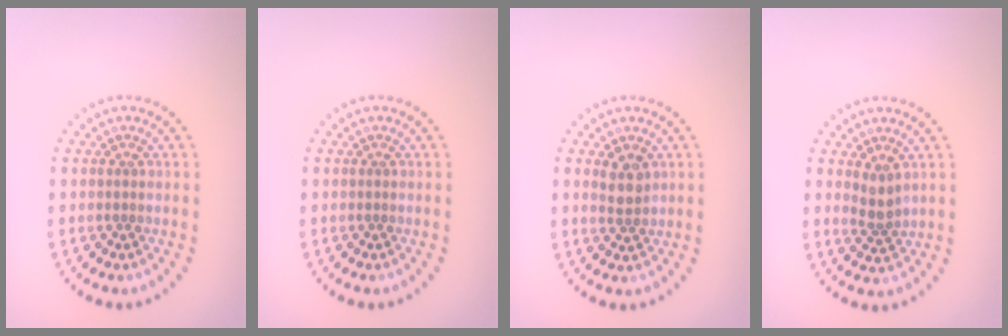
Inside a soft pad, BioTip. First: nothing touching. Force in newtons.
{"total": 0.0}
{"total": 2.0, "press": 1.8, "slide": 0.9}
{"total": 1.9, "press": 1.5, "slide": 1.1}